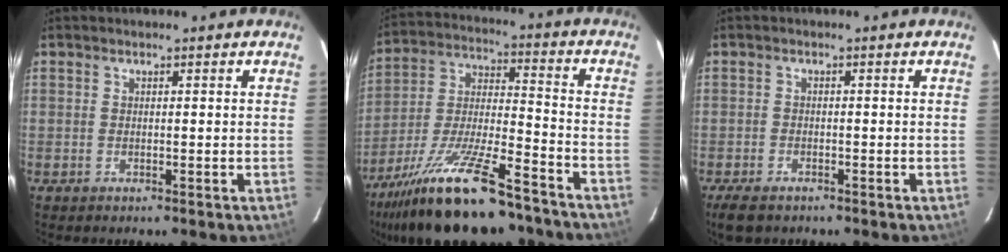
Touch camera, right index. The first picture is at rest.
{"total": 22.4, "force": [-16.5, 5.6, 14.1], "torque": [-0.269, -0.027, -0.268]}
{"total": 4.7, "force": [-3.4, 2.2, 2.2], "torque": [-0.061, -0.014, -0.061]}